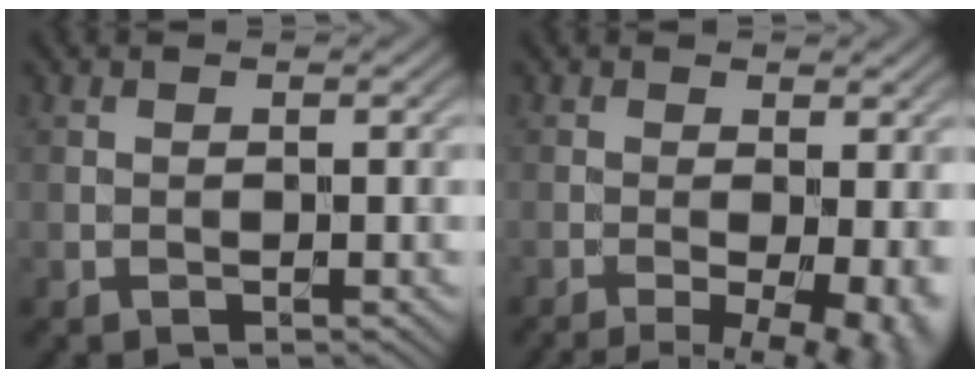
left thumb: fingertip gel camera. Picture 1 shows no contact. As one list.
[{"total": 8.4, "force": [-2.9, 2.5, 7.5], "torque": [-0.103, -0.006, -0.035]}]